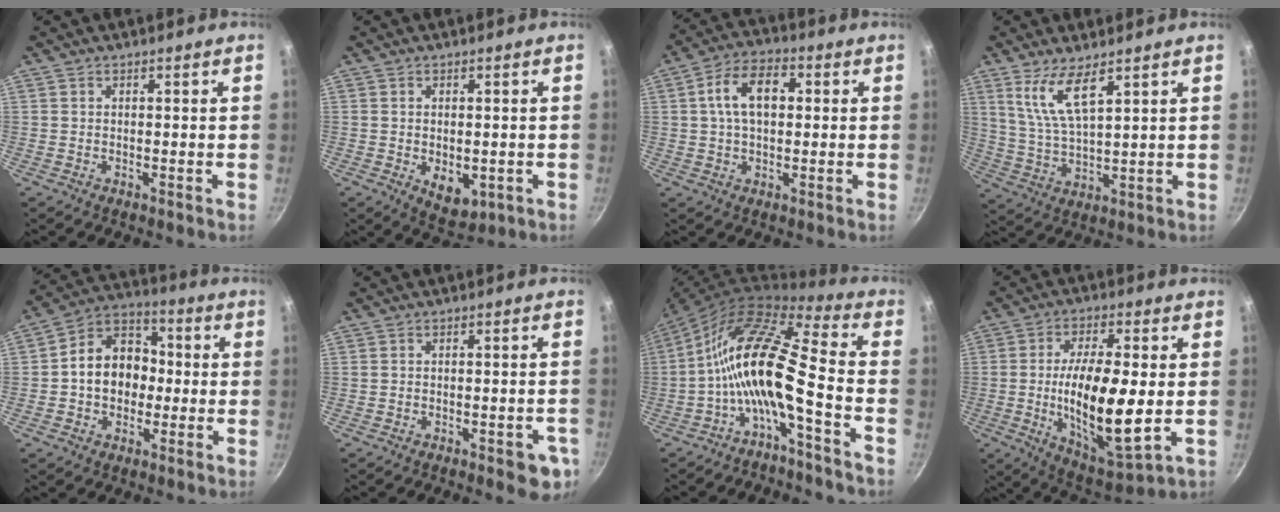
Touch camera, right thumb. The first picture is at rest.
{"total": 6.4, "force": [-1.4, 4.0, 4.9], "torque": [-0.059, -0.007, -0.008]}
{"total": 9.9, "force": [1.5, 6.1, 7.6], "torque": [-0.111, 0.021, 0.016]}
{"total": 8.5, "force": [4.9, 2.4, 6.5], "torque": [-0.125, -0.035, 0.108]}
{"total": 12.7, "force": [-0.9, 10.0, 7.7], "torque": [-0.080, 0.036, -0.033]}
{"total": 6.5, "force": [-3.0, 2.7, 5.2], "torque": [-0.045, 0.014, -0.030]}
{"total": 14.5, "force": [-5.0, 3.5, 13.2], "torque": [-0.251, 0.067, -0.111]}
{"total": 18.2, "force": [-1.5, 6.2, 17.1], "torque": [-0.302, -0.004, -0.022]}